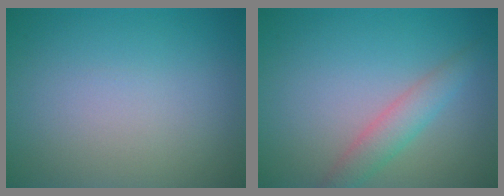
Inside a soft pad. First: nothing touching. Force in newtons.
{"total": 2.7, "press": 2.7, "slide": 0.1}